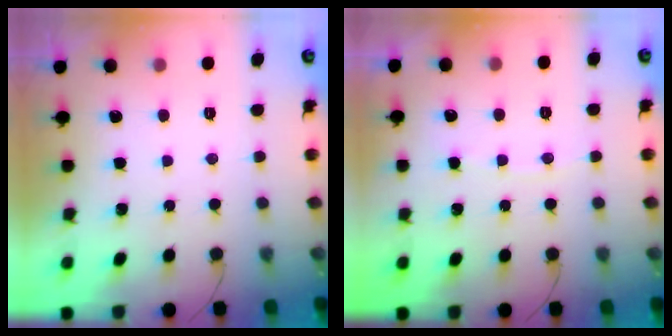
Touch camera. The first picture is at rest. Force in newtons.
{"total": 3.0, "press": 3.0, "slide": 0.4}